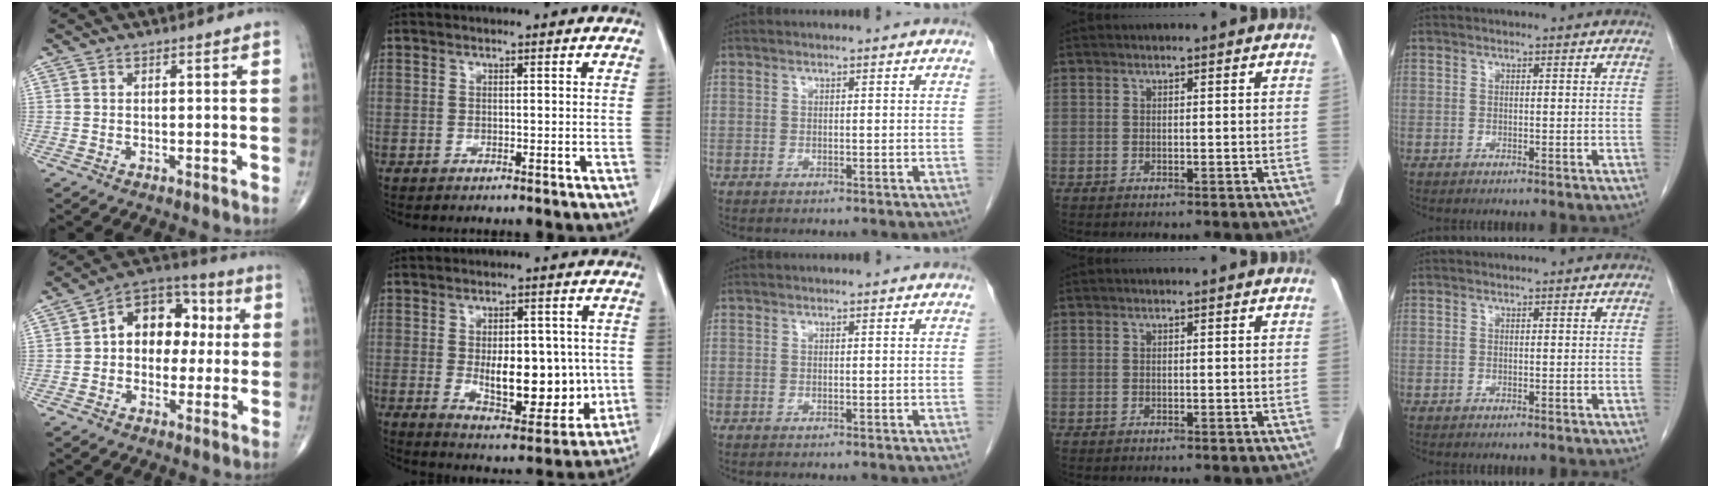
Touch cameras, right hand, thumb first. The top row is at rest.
{"thumb": {"total": 13.2, "force": [1.6, 9.5, 8.9], "torque": [-0.087, 0.030, 0.011]}, "index": {"total": 13.3, "force": [-0.7, 6.3, 11.6], "torque": [-0.164, -0.002, 0.008]}}